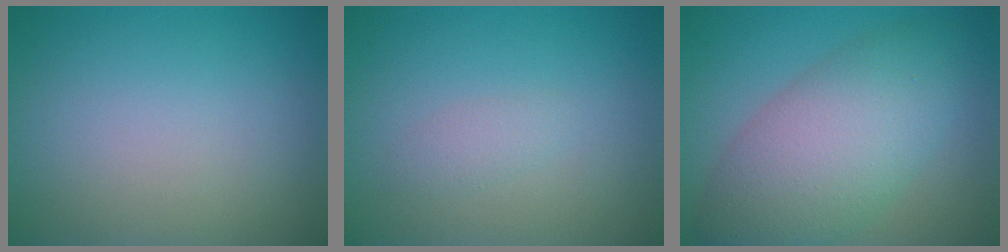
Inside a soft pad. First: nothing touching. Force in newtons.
{"total": 1.1, "press": 1.1, "slide": 0.0}
{"total": 8.2, "press": 8.2, "slide": 0.3}